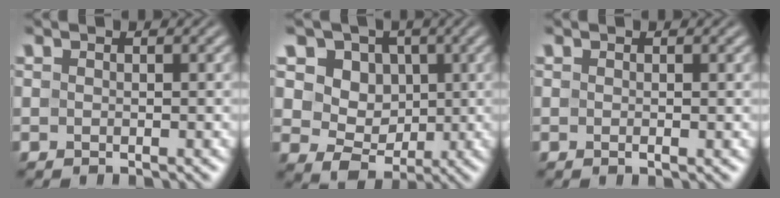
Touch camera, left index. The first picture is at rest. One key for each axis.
{"total": 8.5, "fx": 2.7, "fy": 6.9, "fz": 4.1, "tx": -0.062, "ty": 0.007, "tz": 0.035}
{"total": 0.7, "fx": 0.0, "fy": 0.1, "fz": 0.7, "tx": -0.009, "ty": -0.001, "tz": -0.001}